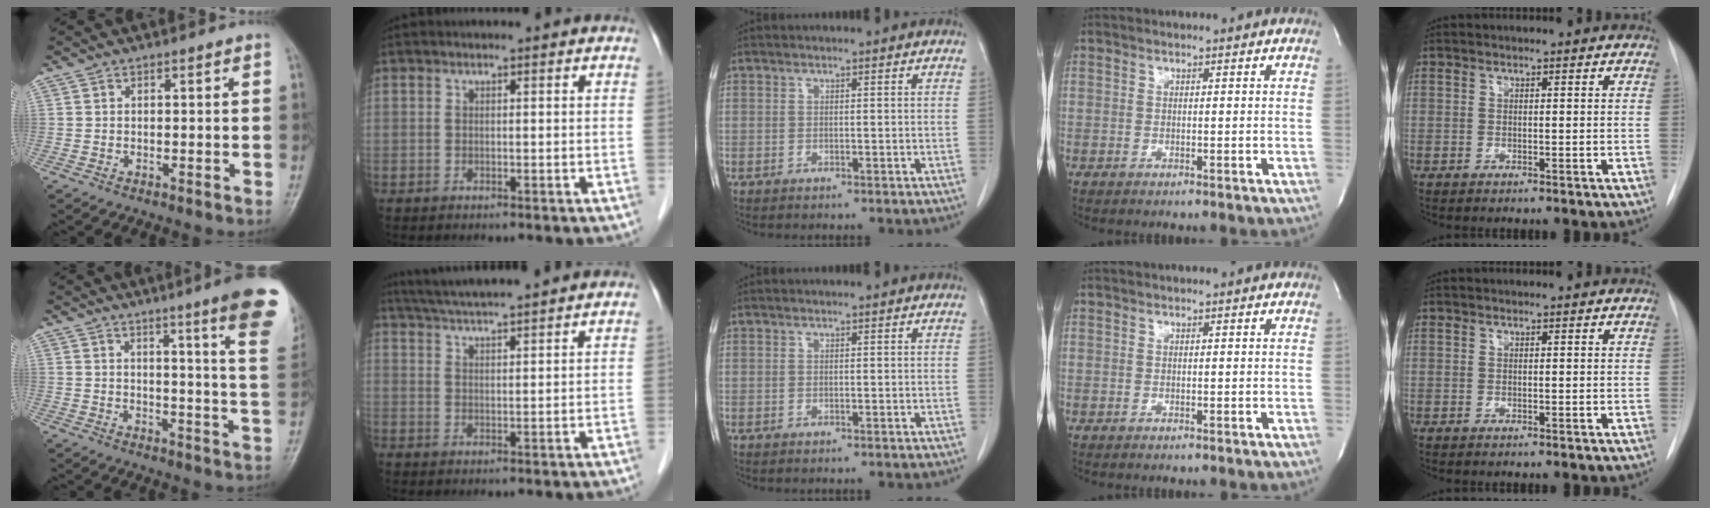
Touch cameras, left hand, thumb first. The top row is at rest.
{"thumb": {"total": 16.2, "force": [10.1, 0.6, 12.6], "torque": [-0.138, -0.059, 0.109]}, "index": {"total": 12.9, "force": [11.6, 0.2, 5.7], "torque": [-0.101, 0.032, 0.166]}}